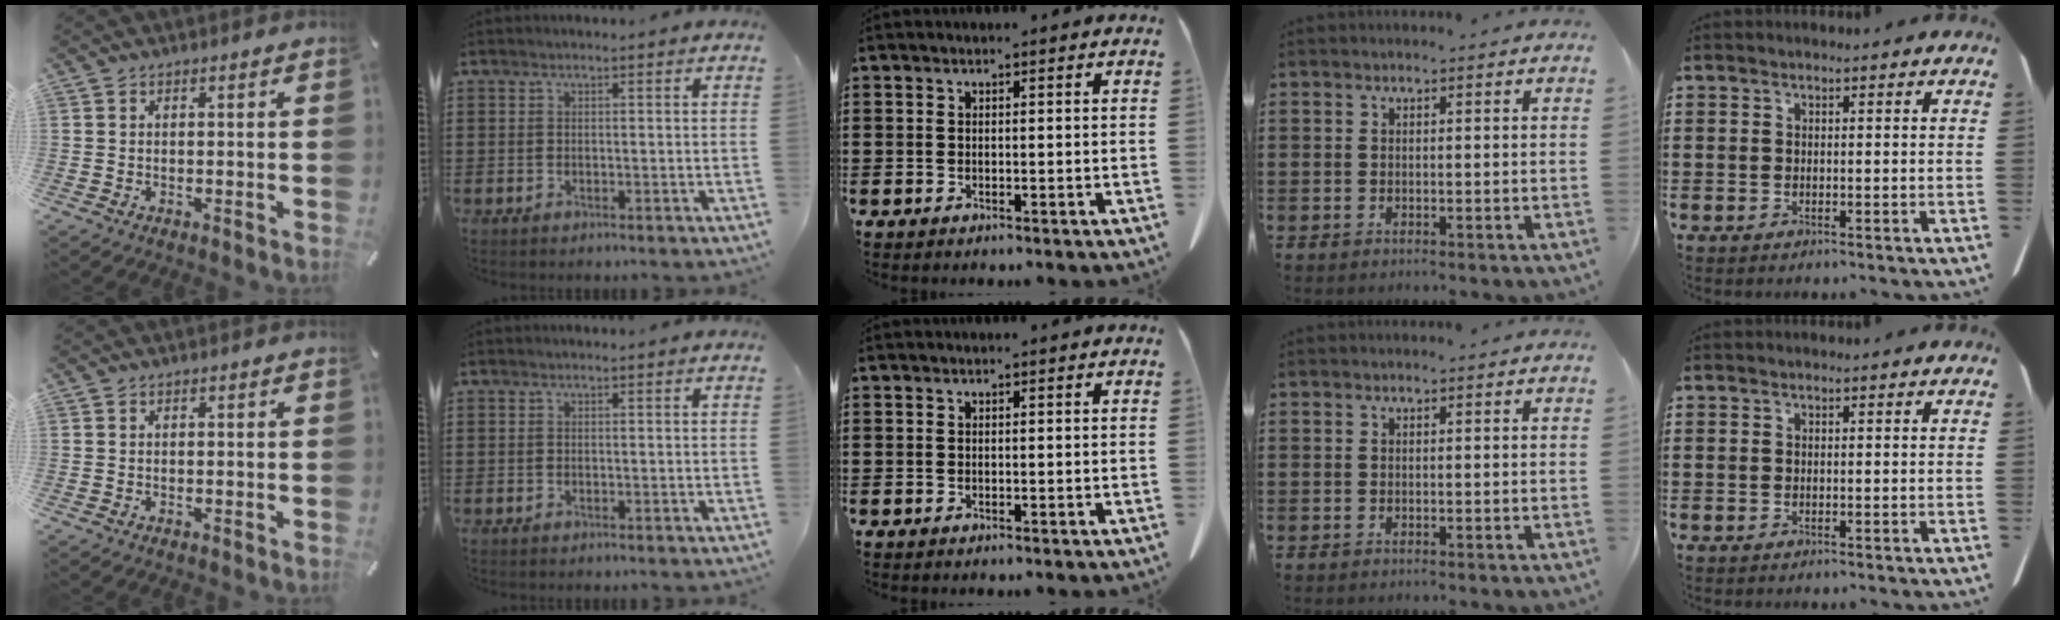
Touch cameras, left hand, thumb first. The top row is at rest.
{}